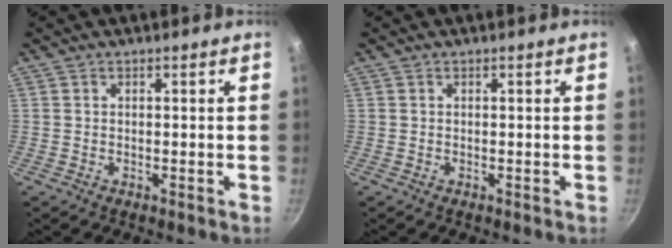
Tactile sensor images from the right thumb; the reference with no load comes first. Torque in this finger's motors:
{"motor_torque": [0.00, 0.00, 0.00, 0.00, 0.00]}